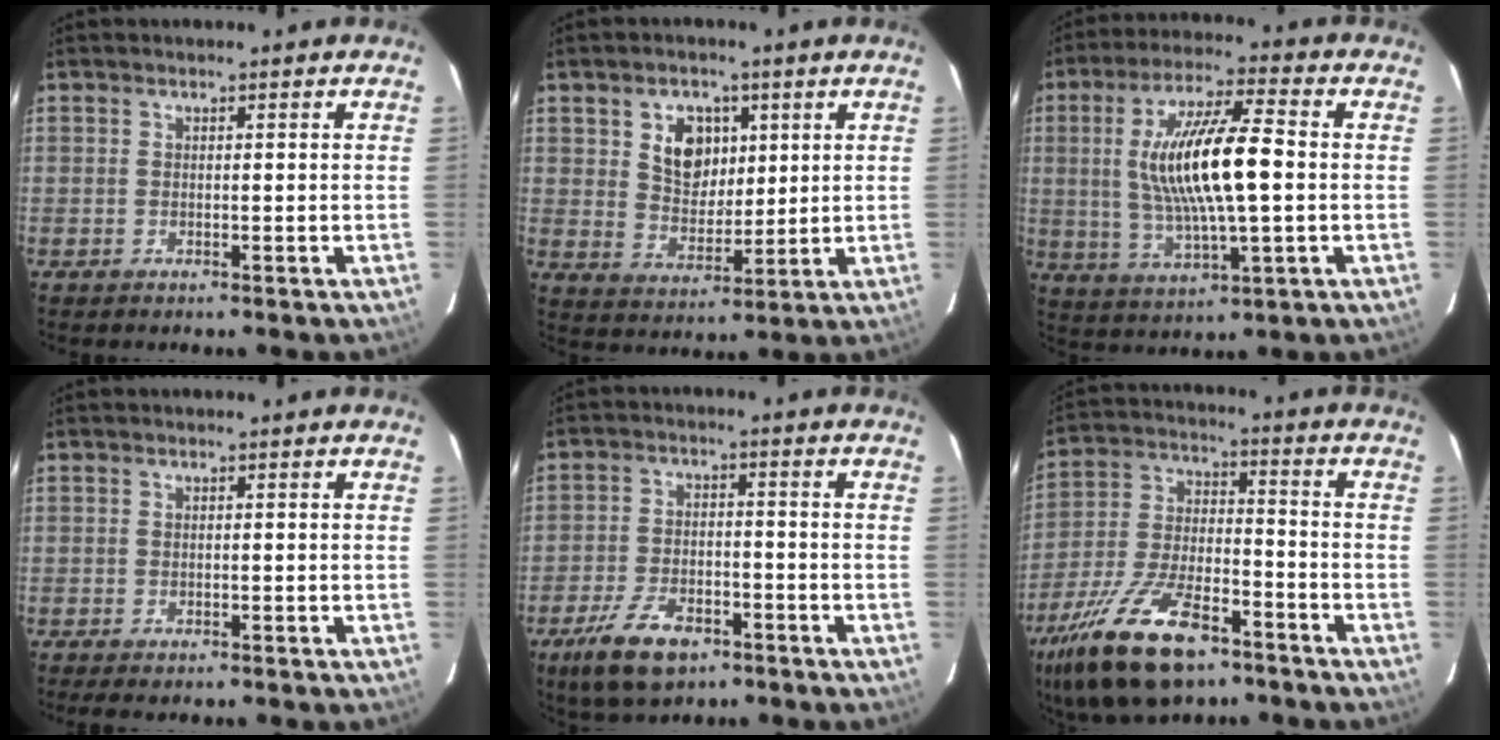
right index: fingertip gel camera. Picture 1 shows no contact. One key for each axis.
{"total": 8.2, "fx": 2.9, "fy": 6.2, "fz": 4.6, "tx": -0.078, "ty": 0.009, "tz": 0.058}
{"total": 16.0, "fx": 0.6, "fy": 3.6, "fz": 15.6, "tx": -0.293, "ty": 0.004, "tz": 0.018}
{"total": 2.7, "fx": -2.2, "fy": 0.5, "fz": 1.5, "tx": -0.033, "ty": -0.013, "tz": -0.037}
{"total": 10.6, "fx": -6.7, "fy": 5.0, "fz": 6.5, "tx": -0.157, "ty": -0.009, "tz": -0.121}
{"total": 20.7, "fx": -13.4, "fy": 8.3, "fz": 13.5, "tx": -0.280, "ty": -0.026, "tz": -0.238}